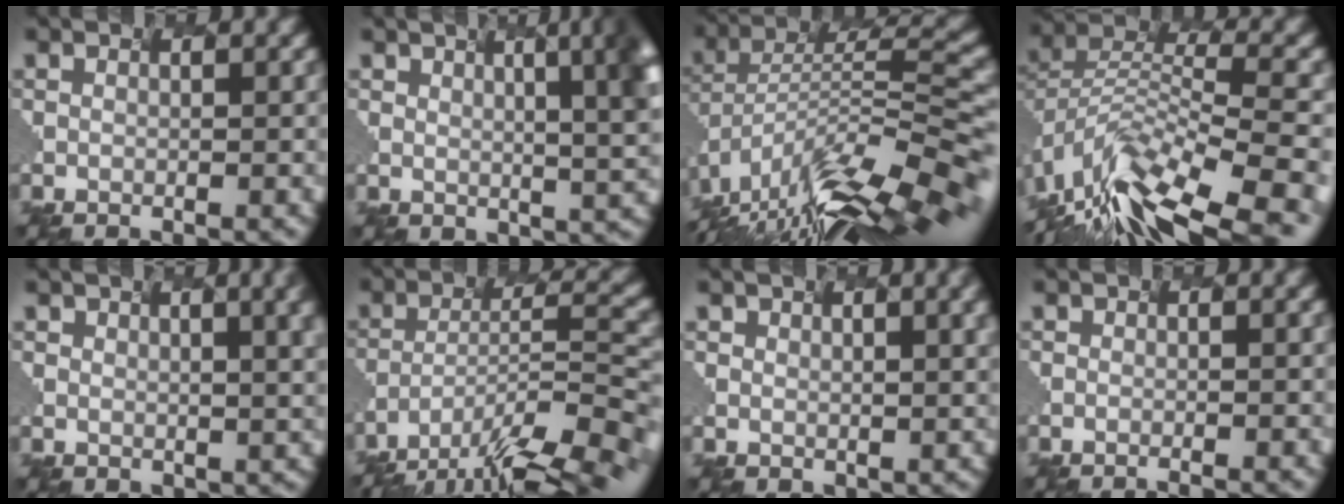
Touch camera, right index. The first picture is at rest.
{"total": 7.7, "force": [3.1, 3.1, 6.3], "torque": [-0.059, 0.023, 0.046]}
{"total": 12.7, "force": [-8.5, 3.2, 8.9], "torque": [-0.177, 0.022, -0.137]}
{"total": 12.0, "force": [-9.3, 2.8, 7.1], "torque": [-0.160, 0.013, -0.147]}
{"total": 7.8, "force": [3.9, 4.0, 5.5], "torque": [-0.066, 0.032, 0.050]}
{"total": 12.2, "force": [-10.1, 1.8, 6.6], "torque": [-0.122, 0.007, -0.153]}
{"total": 4.0, "force": [2.3, 1.8, 2.7], "torque": [-0.045, 0.009, 0.041]}
{"total": 1.6, "force": [-0.5, 0.6, 1.4], "torque": [0.004, 0.001, -0.011]}